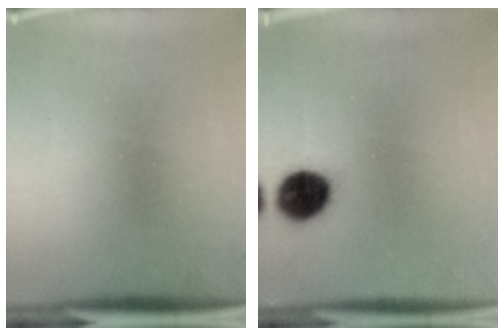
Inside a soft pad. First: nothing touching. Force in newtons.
{"total": 9.8}